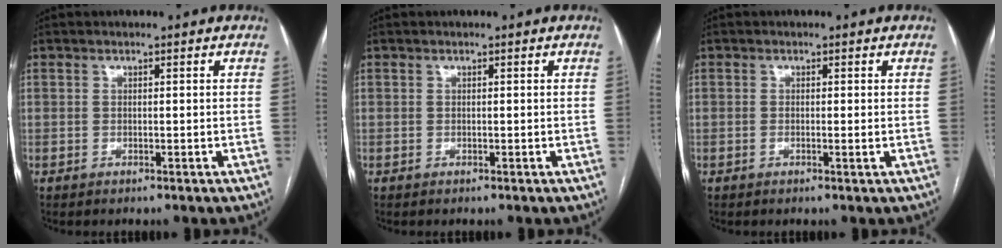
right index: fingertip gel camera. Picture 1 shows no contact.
{"total": 0.0}
{"total": 0.8, "force": [-0.2, 0.0, 0.8], "torque": [-0.015, -0.001, -0.003]}